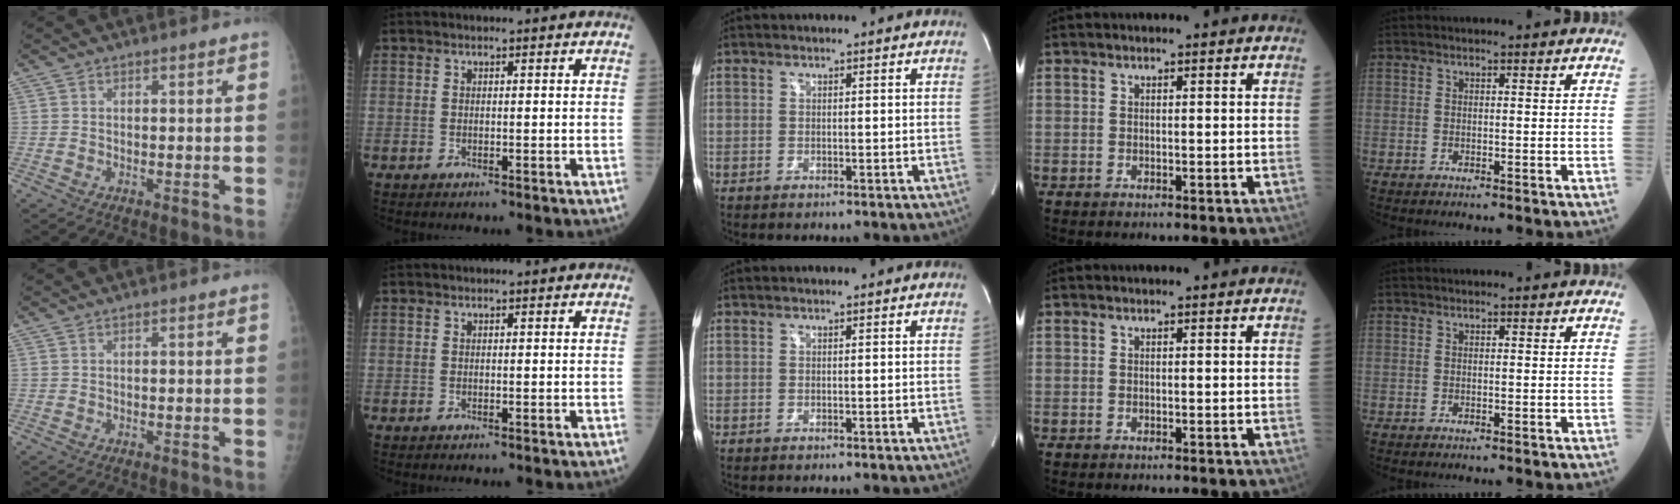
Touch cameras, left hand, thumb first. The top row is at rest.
{}